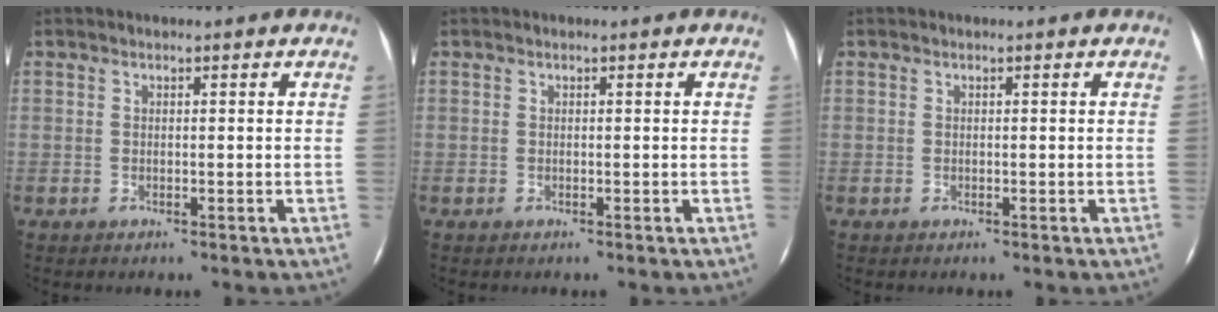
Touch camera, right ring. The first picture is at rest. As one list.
[{"total": 0.0}, {"total": 0.0}]